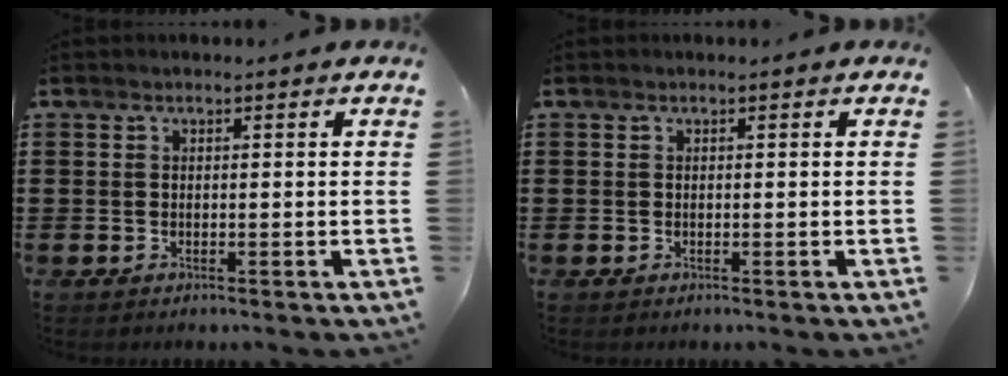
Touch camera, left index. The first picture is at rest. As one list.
[{"total": 0.0}]